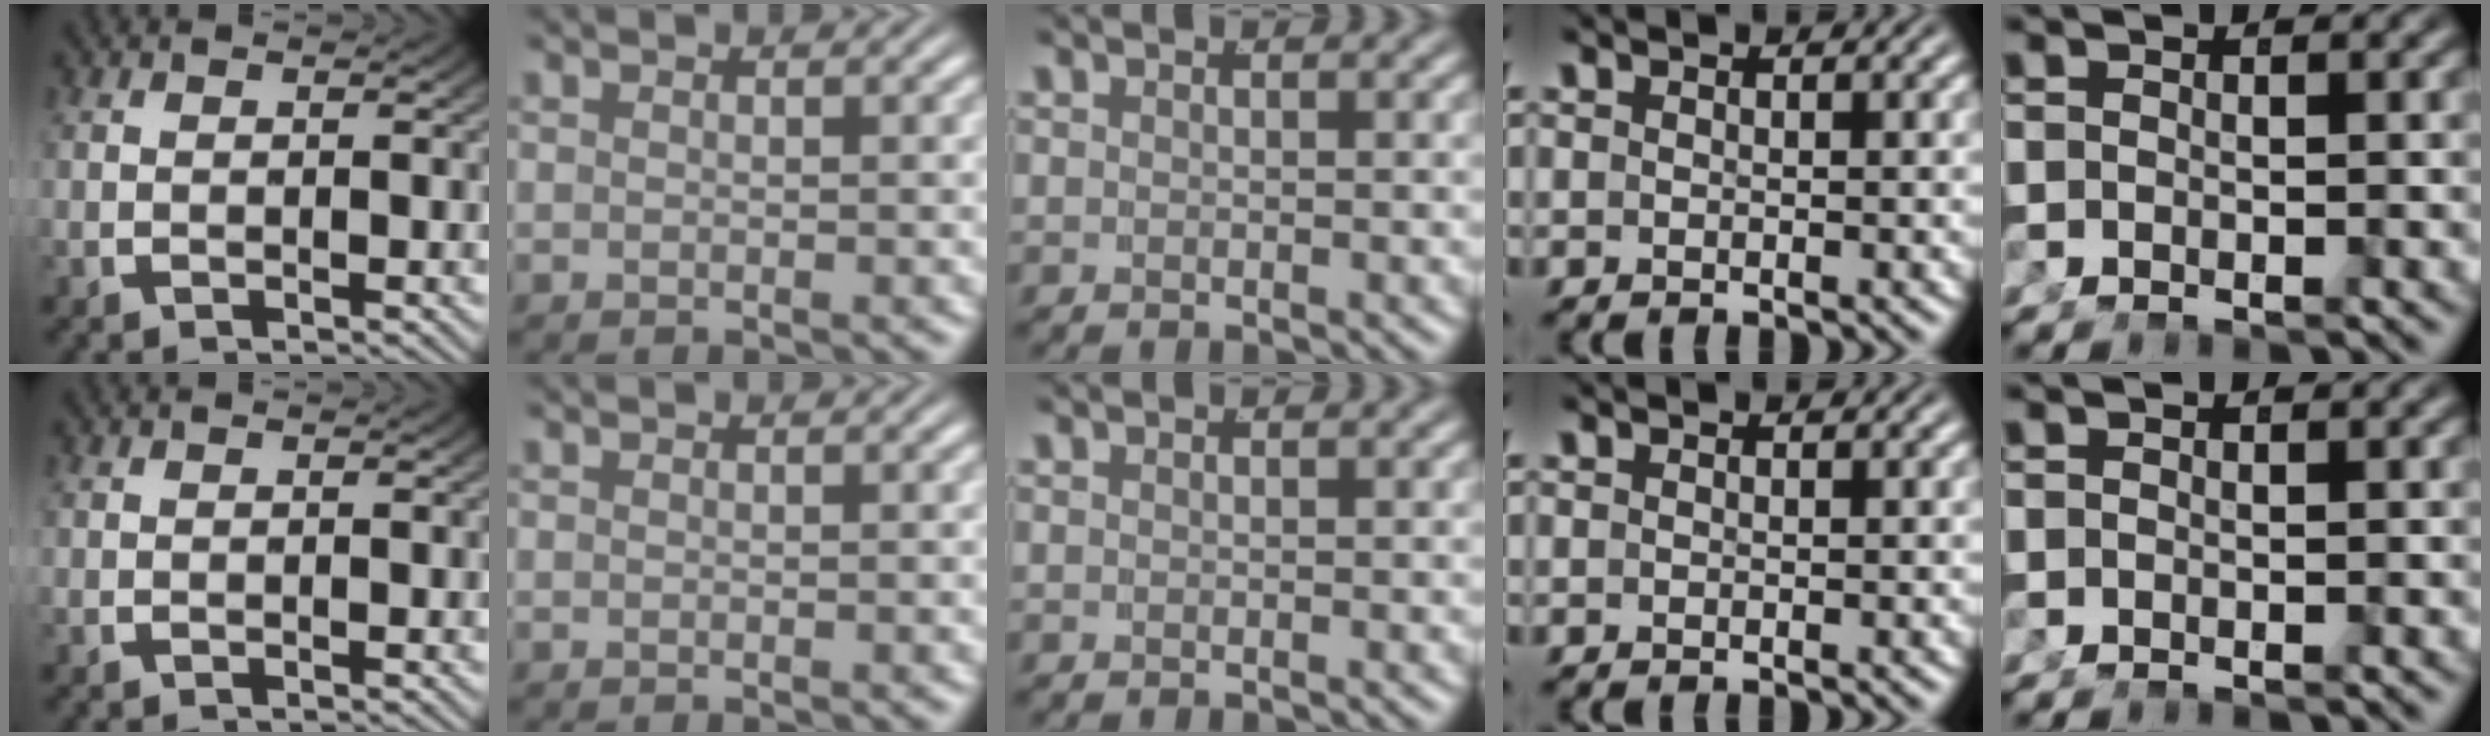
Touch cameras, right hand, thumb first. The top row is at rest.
{}